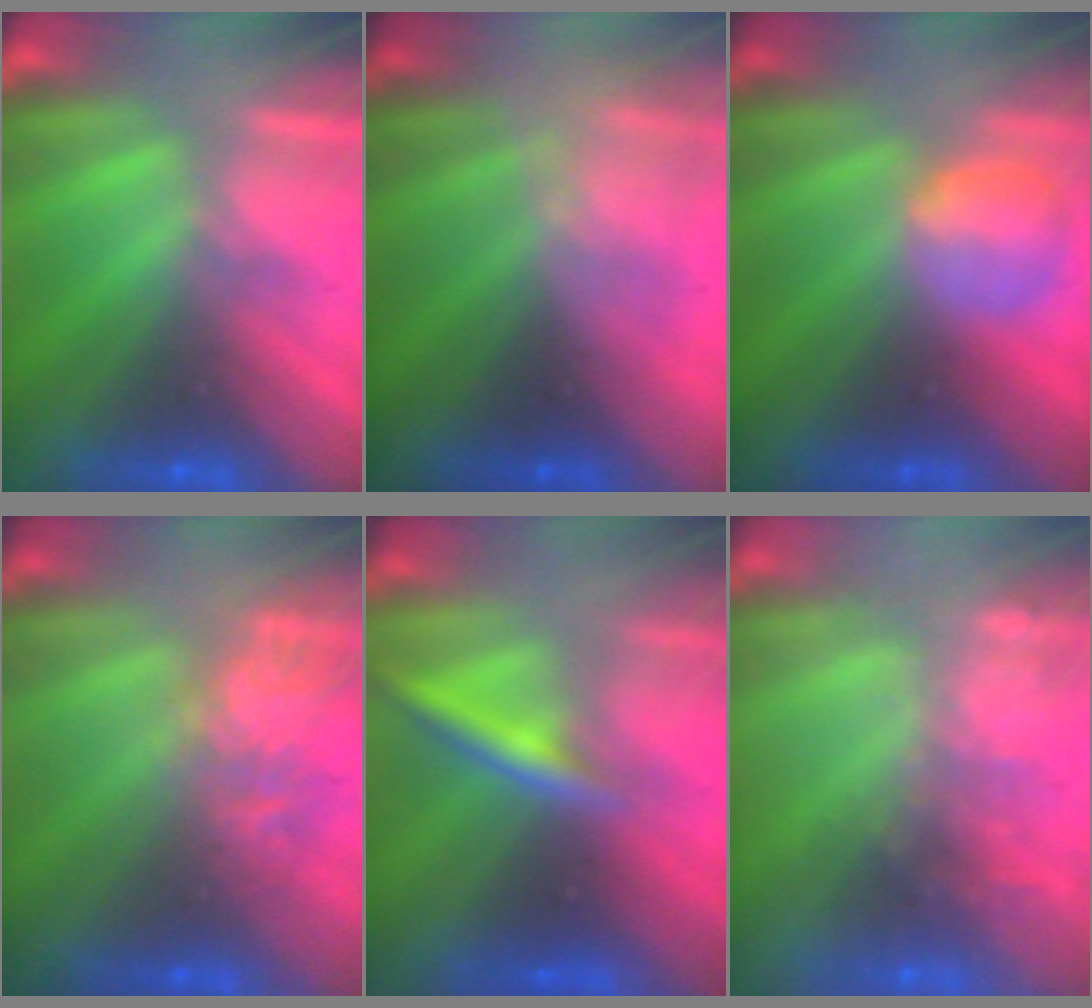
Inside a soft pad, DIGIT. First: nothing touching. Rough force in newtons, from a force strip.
{"total": 2.3}
{"total": 2.4}
{"total": 4.7}
{"total": 2.5}
{"total": 7.8}